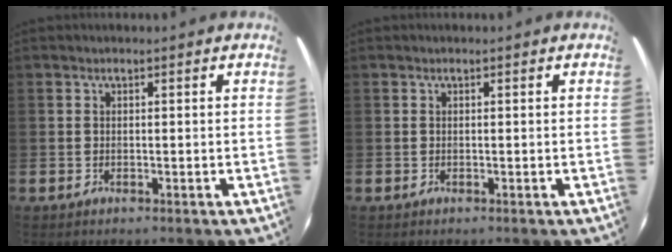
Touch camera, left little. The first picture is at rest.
{"total": 0.0}